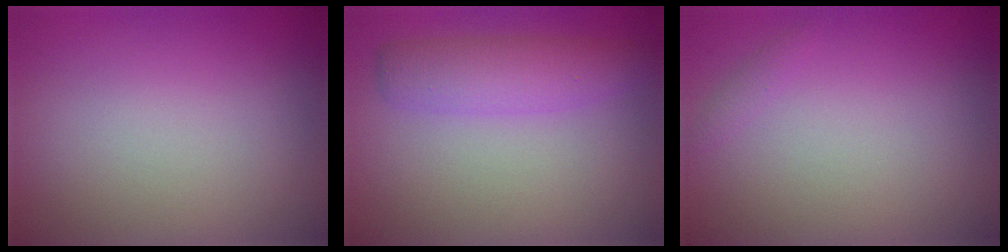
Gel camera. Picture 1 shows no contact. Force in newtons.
{"total": 3.7, "press": 3.7, "slide": 0.1}
{"total": 0.6, "press": 0.6, "slide": 0.0}